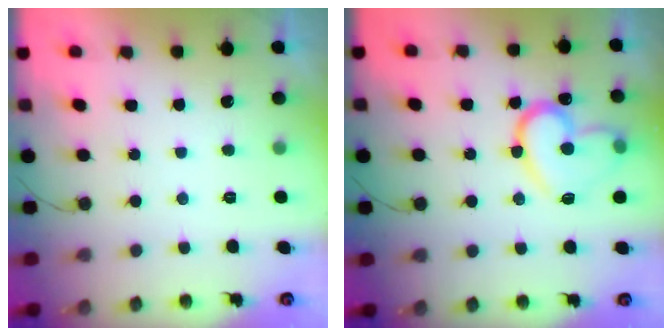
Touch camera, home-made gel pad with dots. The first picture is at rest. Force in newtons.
{"total": 15.2, "press": 15.2, "slide": 0.8}